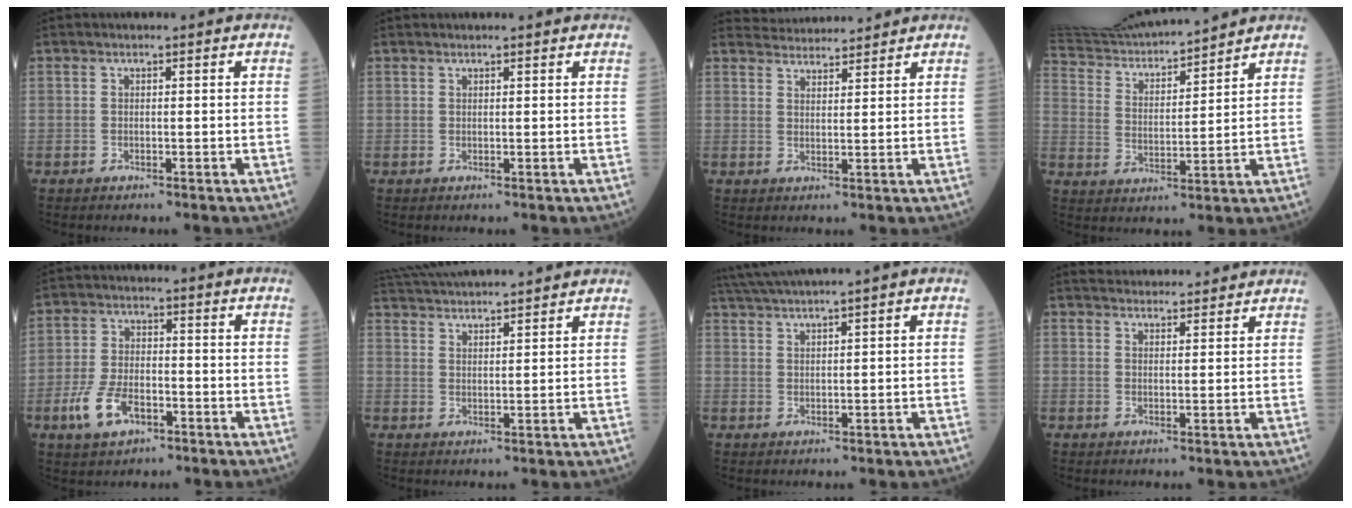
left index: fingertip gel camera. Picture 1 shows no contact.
{"total": 1.6, "force": [1.5, 0.0, 0.3], "torque": [-0.006, 0.014, 0.022]}
{"total": 5.9, "force": [5.9, 0.5, 0.4], "torque": [-0.013, 0.029, 0.091]}
{"total": 17.4, "force": [16.6, 1.3, 5.2], "torque": [-0.106, 0.016, 0.291]}
{"total": 7.5, "force": [-3.7, 3.8, 5.3], "torque": [-0.121, -0.004, -0.072]}
{"total": 14.3, "force": [13.4, 1.1, 4.8], "torque": [-0.099, 0.041, 0.207]}
{"total": 5.8, "force": [5.0, -1.7, 2.5], "torque": [-0.047, 0.020, 0.095]}
{"total": 9.3, "force": [8.9, 1.6, 2.2], "torque": [-0.028, 0.026, 0.117]}